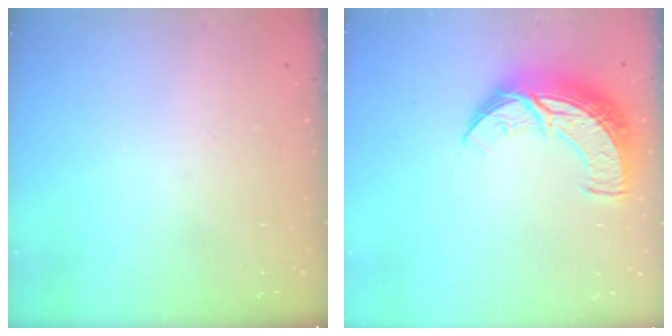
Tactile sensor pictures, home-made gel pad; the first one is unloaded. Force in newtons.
{"total": 13.1, "press": 13.1, "slide": 1.0}